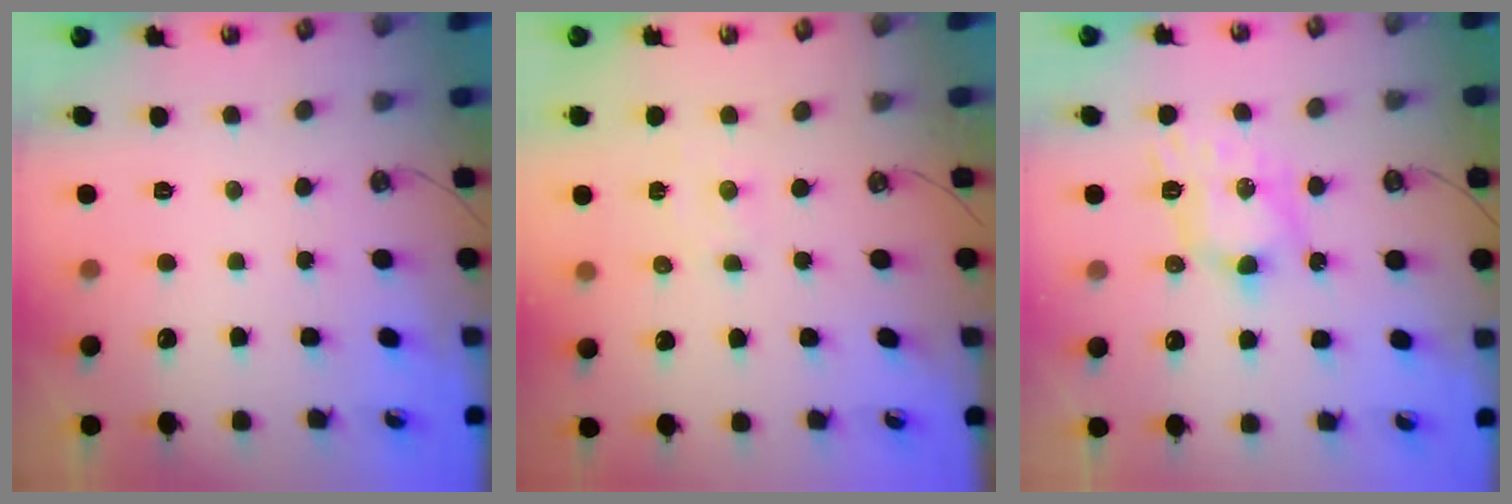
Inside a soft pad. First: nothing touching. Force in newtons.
{"total": 3.4, "press": 3.4, "slide": 0.6}
{"total": 7.7, "press": 7.7, "slide": 0.2}